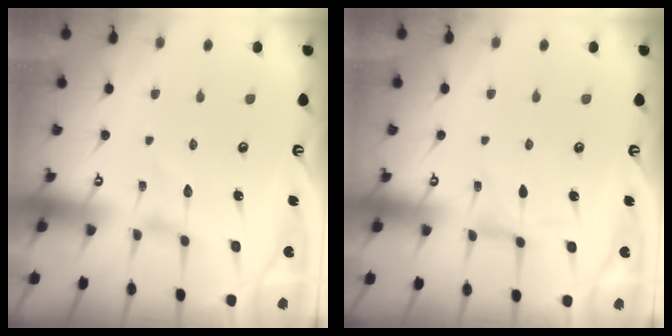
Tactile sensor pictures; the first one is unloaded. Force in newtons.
{"total": 0.0}